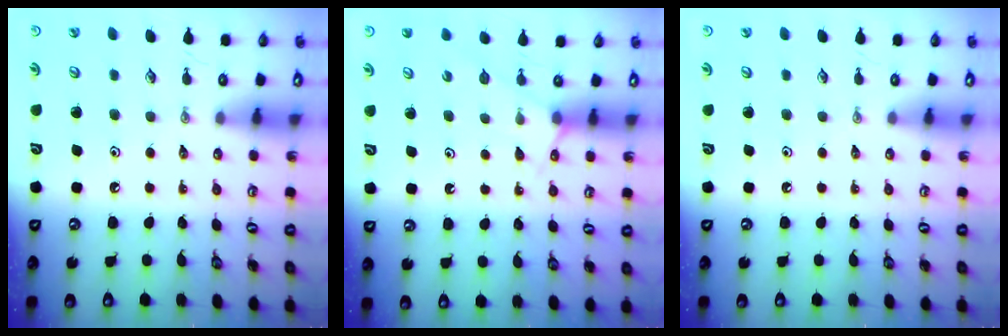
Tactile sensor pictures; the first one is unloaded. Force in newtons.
{"total": 5.4, "press": 5.3, "slide": 0.7}
{"total": 0.0}